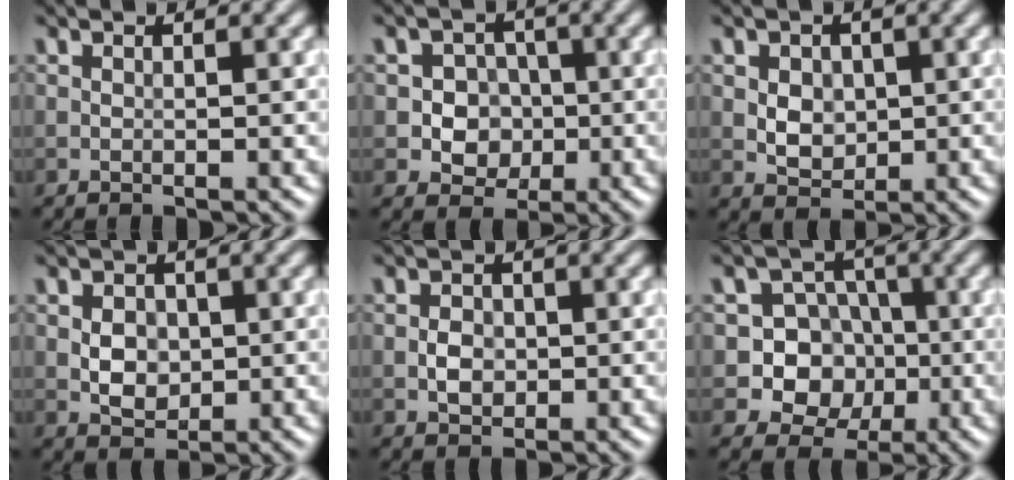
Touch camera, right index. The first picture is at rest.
{"total": 4.1, "force": [-0.8, 3.6, 1.8], "torque": [0.001, -0.001, -0.031]}
{"total": 2.8, "force": [0.4, 2.2, 1.7], "torque": [-0.029, 0.003, 0.005]}
{"total": 2.8, "force": [-0.1, 2.2, 1.7], "torque": [-0.029, -0.001, -0.002]}
{"total": 1.9, "force": [-0.3, 1.5, 1.2], "torque": [-0.019, 0.001, -0.008]}
{"total": 7.2, "force": [-1.2, 6.8, 2.1], "torque": [-0.025, 0.025, -0.048]}